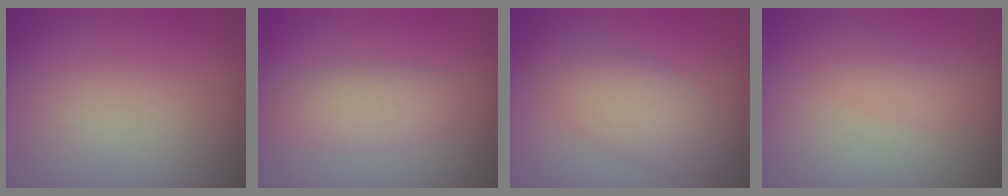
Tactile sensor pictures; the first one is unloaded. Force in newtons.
{"total": 2.4, "press": 2.4, "slide": 0.2}
{"total": 4.4, "press": 4.4, "slide": 0.1}
{"total": 1.9, "press": 1.9, "slide": 0.1}